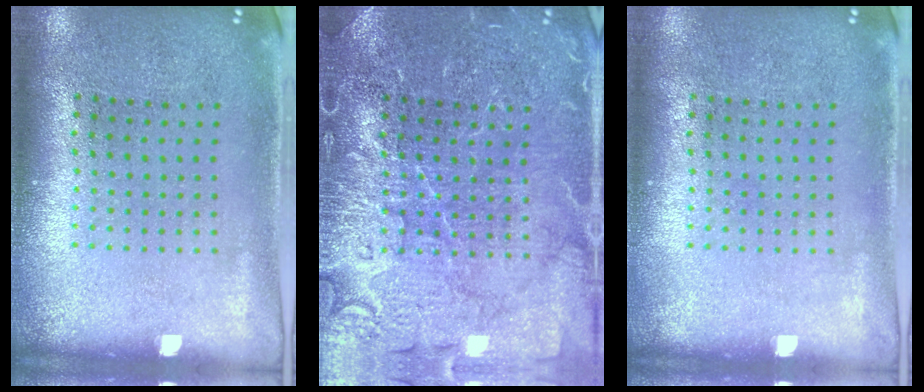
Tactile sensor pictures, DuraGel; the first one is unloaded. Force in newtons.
{"total": 6.1, "press": 6.1, "slide": 0.9}
{"total": 0.0}